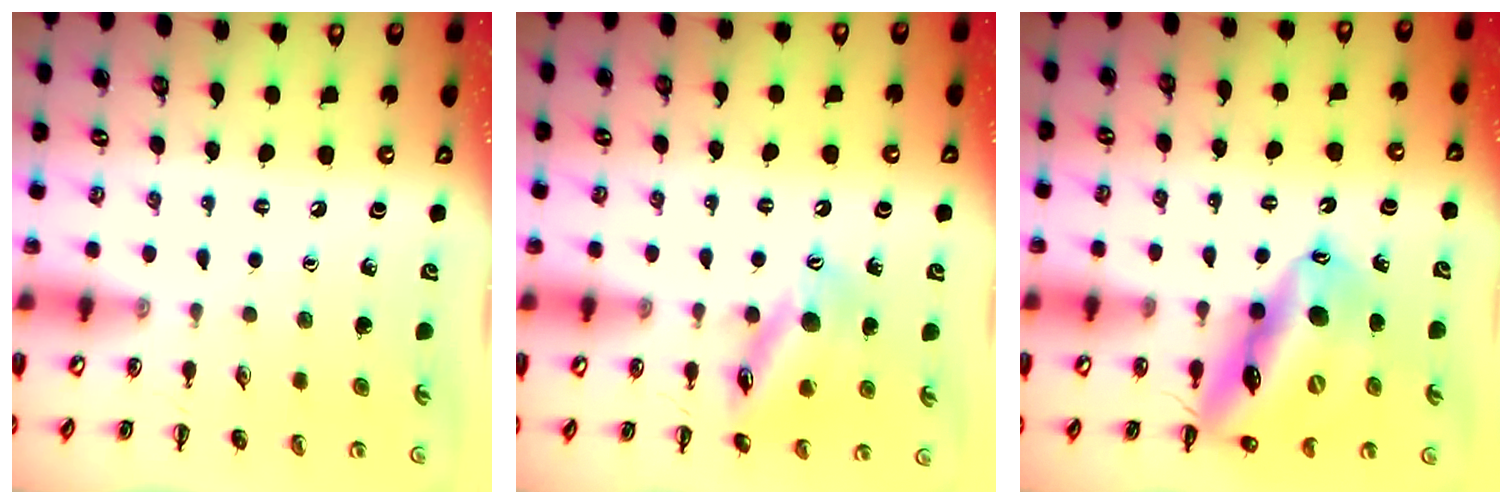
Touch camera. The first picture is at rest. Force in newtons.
{"total": 13.2, "press": 13.0, "slide": 2.2}
{"total": 19.5, "press": 18.8, "slide": 4.9}